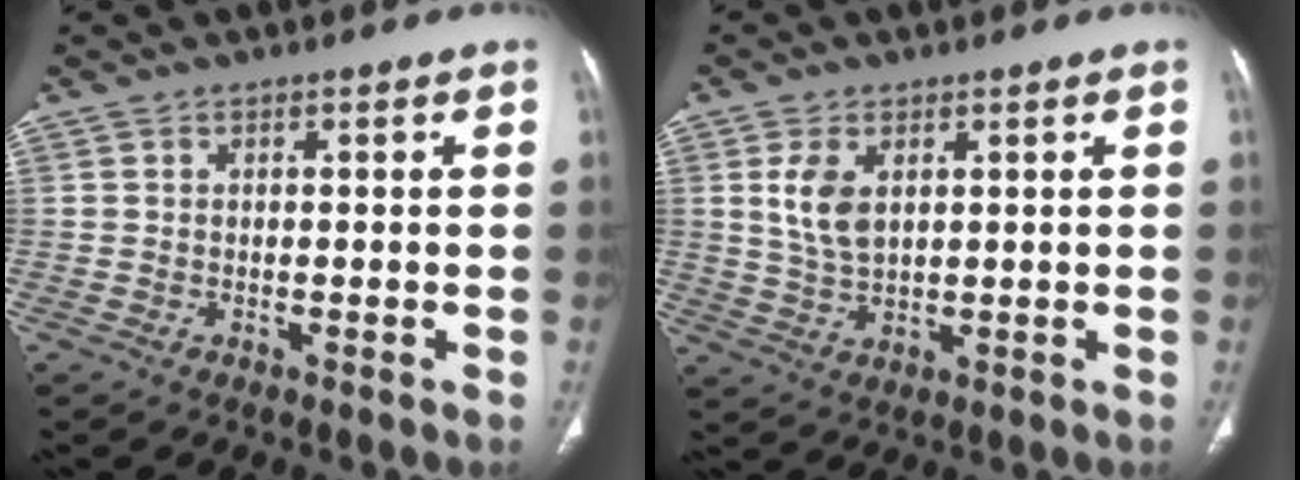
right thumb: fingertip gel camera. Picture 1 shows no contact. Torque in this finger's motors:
{"motor_torque": [1.04, 0.77, 0.55, -0.93, 0.13]}